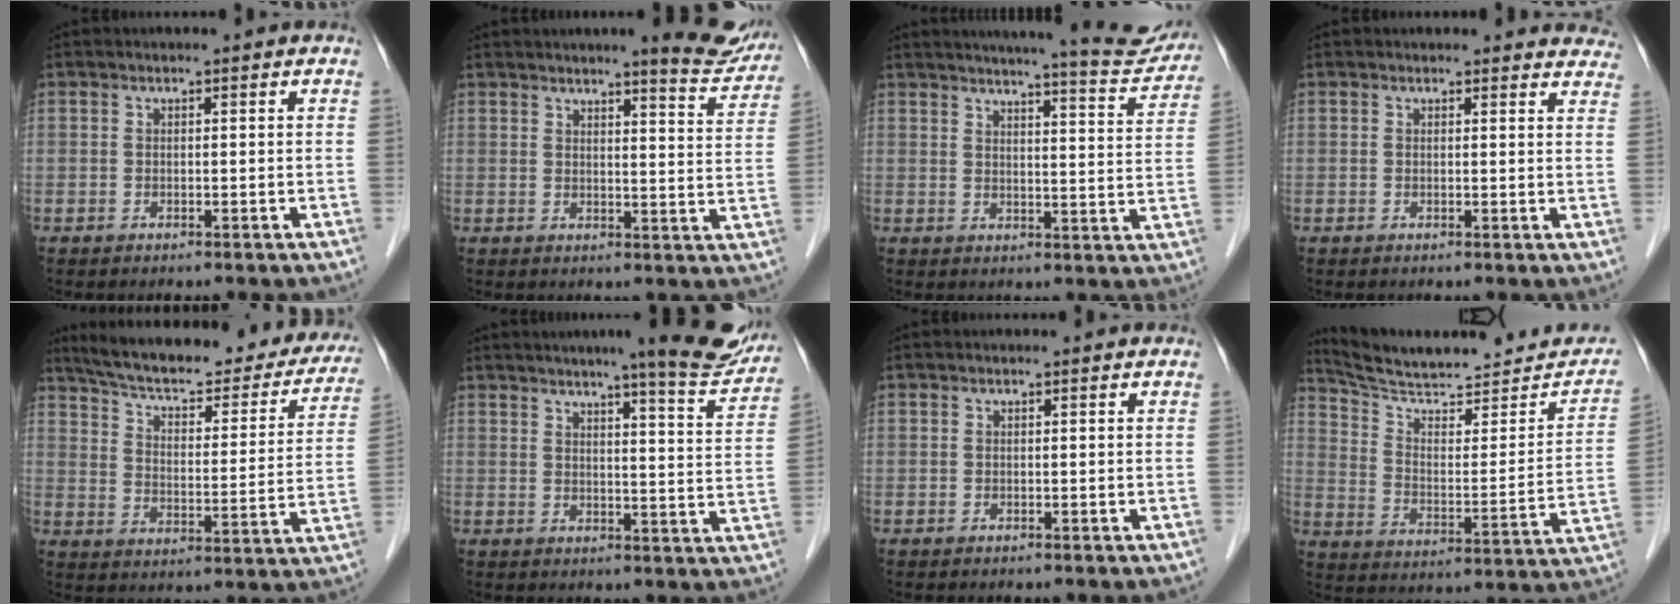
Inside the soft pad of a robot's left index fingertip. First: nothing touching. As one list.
[{"total": 9.2, "force": [8.2, 0.8, 3.9], "torque": [-0.034, -0.023, 0.083]}, {"total": 15.8, "force": [14.7, 1.2, 5.6], "torque": [-0.070, -0.041, 0.164]}, {"total": 6.8, "force": [6.5, 1.9, 0.3], "torque": [0.033, -0.015, 0.034]}, {"total": 28.0, "force": [23.9, 7.1, 12.6], "torque": [-0.187, -0.018, 0.301]}, {"total": 12.1, "force": [10.2, 0.8, 6.4], "torque": [-0.069, -0.016, 0.111]}, {"total": 0.0}, {"total": 20.5, "force": [18.3, 4.2, 8.2], "torque": [-0.113, -0.010, 0.264]}]